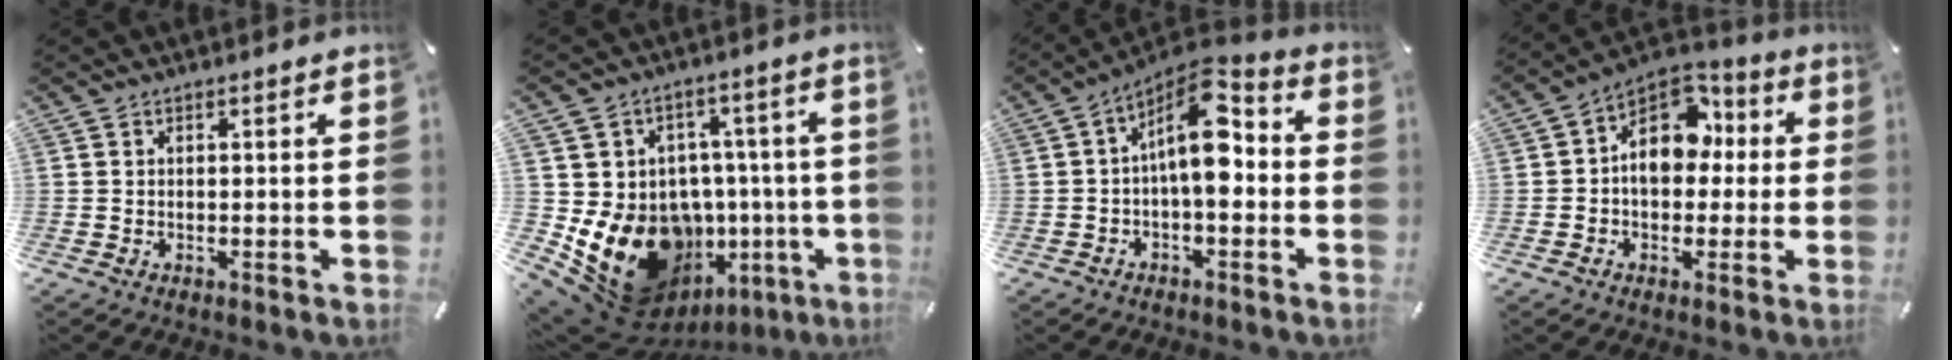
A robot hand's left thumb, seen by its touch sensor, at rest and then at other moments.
{"total": 19.3, "force": [-6.4, 14.4, 11.2], "torque": [-0.196, 0.013, -0.074]}
{"total": 12.6, "force": [1.0, 6.1, 11.0], "torque": [-0.199, -0.021, 0.012]}
{"total": 12.2, "force": [1.1, 9.6, 7.5], "torque": [-0.120, -0.009, 0.020]}